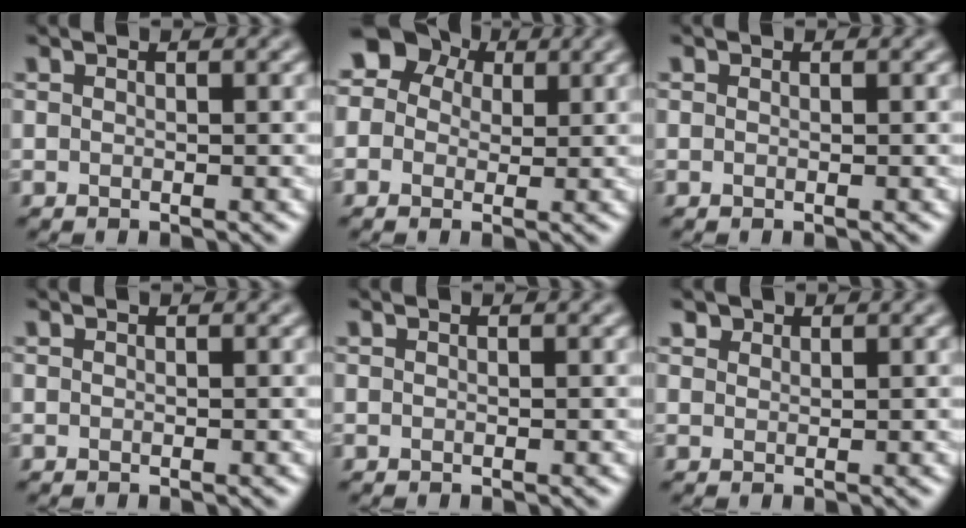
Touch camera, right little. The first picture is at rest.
{"total": 7.1, "force": [2.7, 5.7, 3.2], "torque": [-0.054, 0.029, 0.014]}
{"total": 0.0}
{"total": 0.0}
{"total": 0.0}
{"total": 1.2, "force": [1.0, 0.6, 0.2], "torque": [-0.004, 0.000, 0.017]}